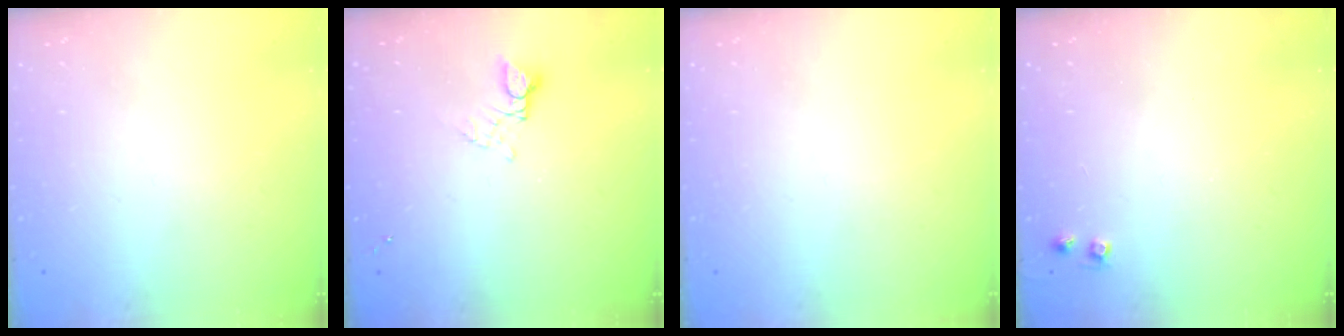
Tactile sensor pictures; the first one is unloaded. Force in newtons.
{"total": 2.8, "press": 2.8, "slide": 0.3}
{"total": 0.0}
{"total": 3.7, "press": 3.7, "slide": 0.6}